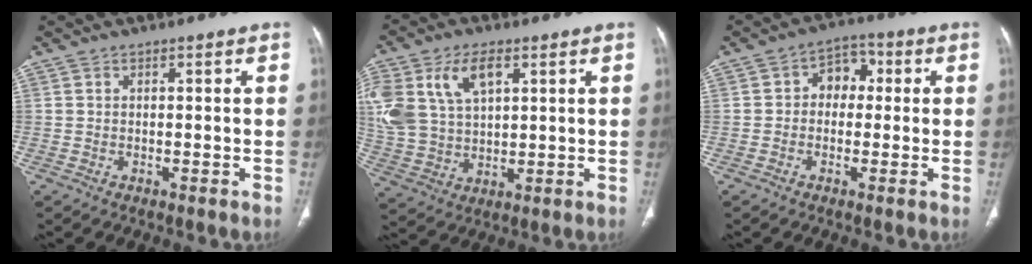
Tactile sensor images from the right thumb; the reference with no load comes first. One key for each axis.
{"total": 17.4, "fx": 6.5, "fy": 10.9, "fz": 11.8, "tx": -0.266, "ty": -0.001, "tz": 0.130}
{"total": 6.1, "fx": 0.4, "fy": 4.7, "fz": 3.8, "tx": -0.024, "ty": 0.021, "tz": -0.004}